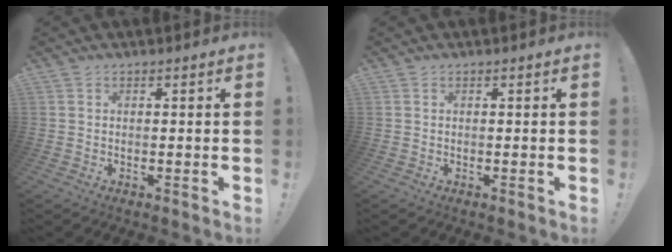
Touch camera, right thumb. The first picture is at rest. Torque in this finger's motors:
{"motor_torque": [0.00, 0.00, -0.06, 0.11, -0.01]}